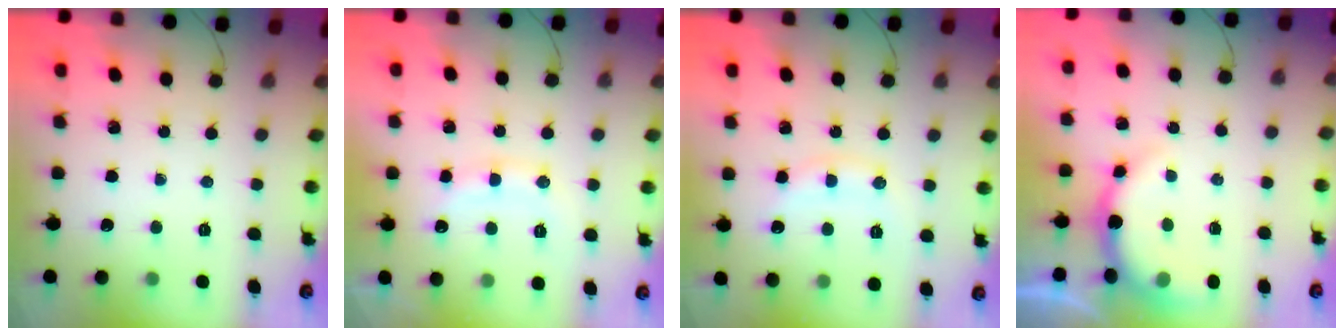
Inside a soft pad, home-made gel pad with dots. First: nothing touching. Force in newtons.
{"total": 11.3, "press": 11.3, "slide": 1.2}
{"total": 9.7, "press": 9.6, "slide": 0.9}
{"total": 7.9, "press": 7.8, "slide": 1.4}